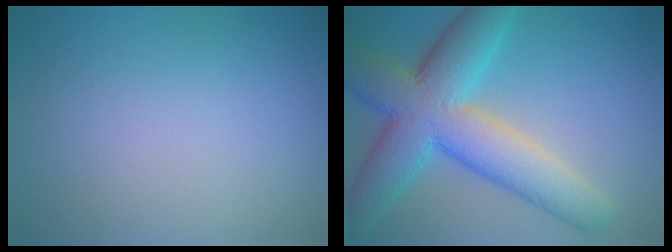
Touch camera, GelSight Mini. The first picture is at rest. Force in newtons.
{"total": 9.7, "press": 9.7, "slide": 0.4}